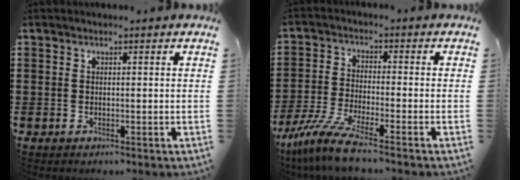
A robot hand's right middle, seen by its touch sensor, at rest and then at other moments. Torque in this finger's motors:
{"motor_torque": [1.54, -0.59, 0.28, 0.21]}